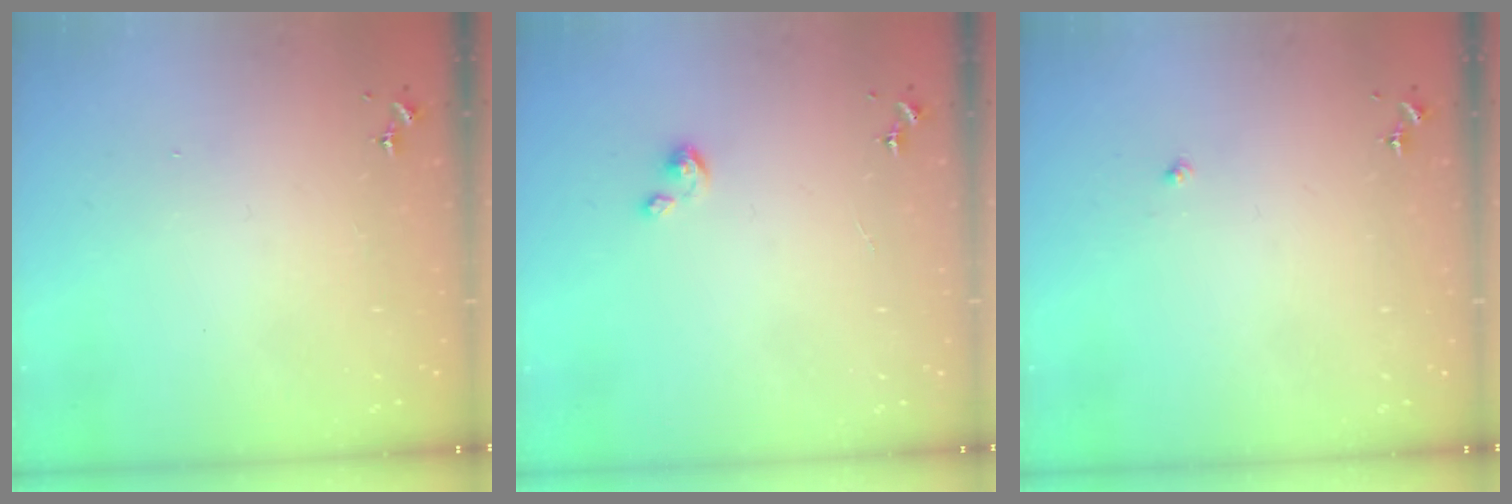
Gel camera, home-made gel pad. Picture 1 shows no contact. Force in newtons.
{"total": 2.1, "press": 2.1, "slide": 0.1}
{"total": 1.8, "press": 1.8, "slide": 0.1}